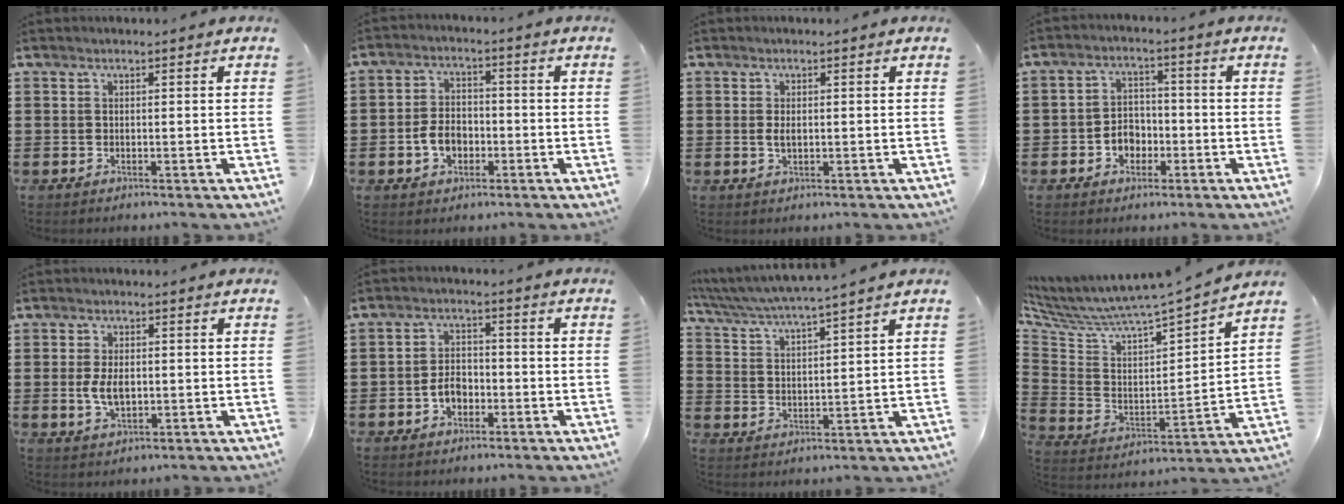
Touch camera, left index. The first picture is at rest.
{"total": 4.8, "force": [-1.7, 3.2, 3.1], "torque": [-0.073, 0.003, -0.036]}
{"total": 1.7, "force": [0.0, 0.8, 1.5], "torque": [-0.038, -0.001, -0.002]}
{"total": 4.2, "force": [-1.9, 3.2, 1.9], "torque": [-0.042, 0.008, -0.039]}
{"total": 4.7, "force": [-0.1, 2.5, 3.9], "torque": [-0.089, 0.001, -0.006]}
{"total": 3.7, "force": [-1.4, 2.5, 2.4], "torque": [-0.054, 0.002, -0.030]}
{"total": 4.0, "force": [3.7, -0.6, 1.5], "torque": [-0.046, -0.026, 0.058]}
{"total": 4.4, "force": [4.2, 0.3, 1.4], "torque": [-0.056, -0.055, 0.061]}